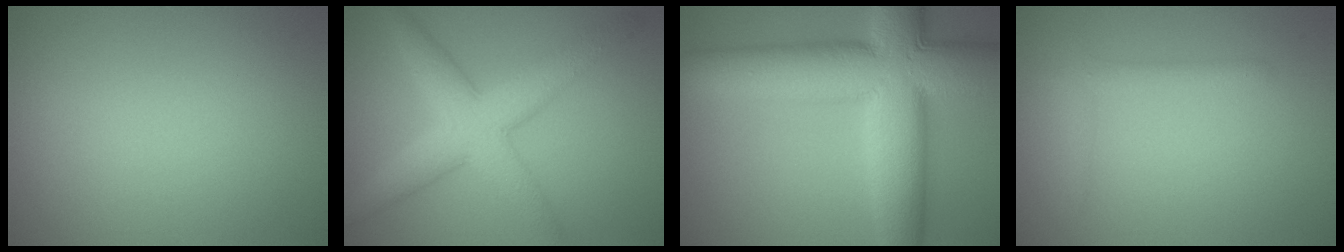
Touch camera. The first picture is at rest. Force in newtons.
{"total": 6.0, "press": 6.0, "slide": 0.1}
{"total": 12.6, "press": 12.6, "slide": 0.2}
{"total": 1.1, "press": 1.1, "slide": 0.1}